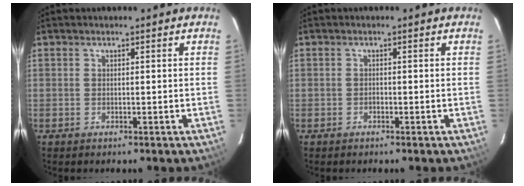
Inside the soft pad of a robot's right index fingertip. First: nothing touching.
{"total": 0.5, "force": [-0.3, 0.4, 0.1], "torque": [-0.002, 0.002, -0.006]}